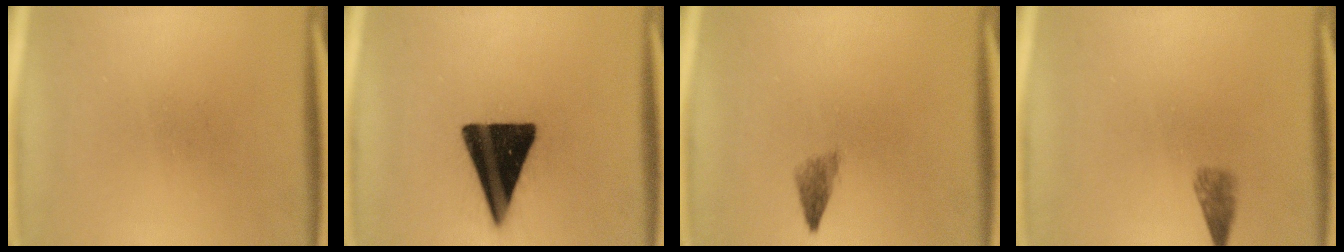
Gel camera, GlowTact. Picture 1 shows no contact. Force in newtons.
{"total": 18.9}
{"total": 1.9}
{"total": 1.9}